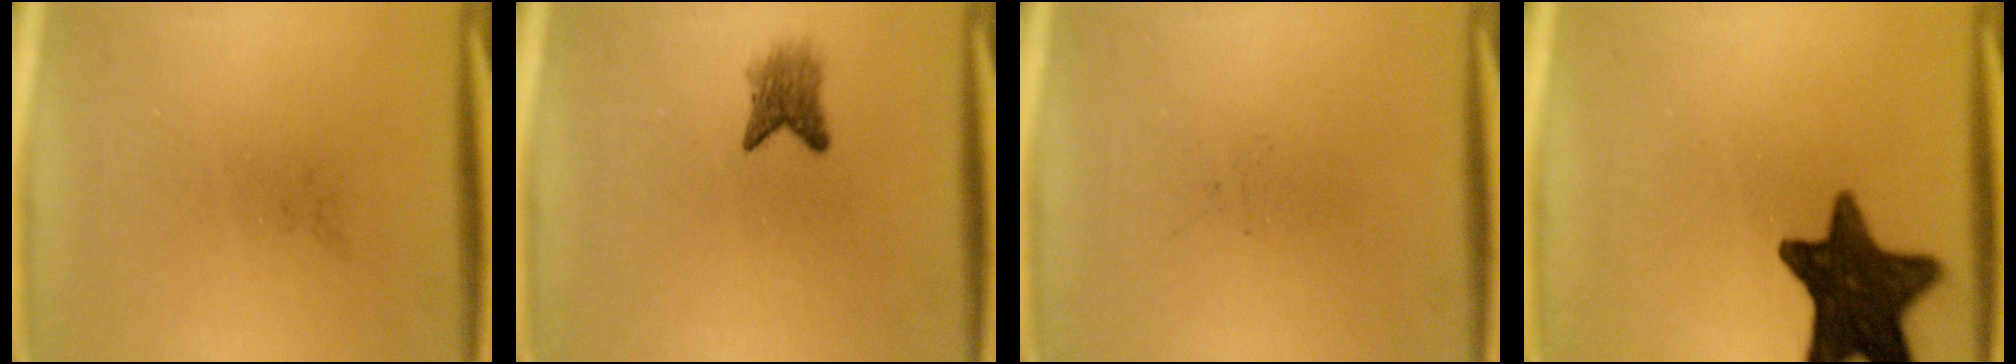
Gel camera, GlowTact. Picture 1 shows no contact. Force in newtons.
{"total": 2.9}
{"total": 0.0}
{"total": 14.6}